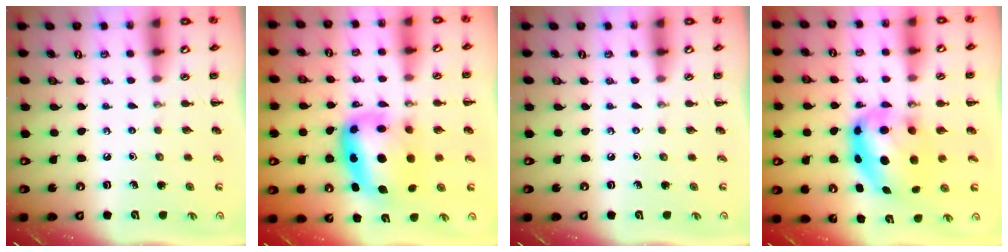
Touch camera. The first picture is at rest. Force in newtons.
{"total": 12.0, "press": 11.6, "slide": 3.2}
{"total": 0.0}
{"total": 9.6, "press": 9.4, "slide": 2.2}